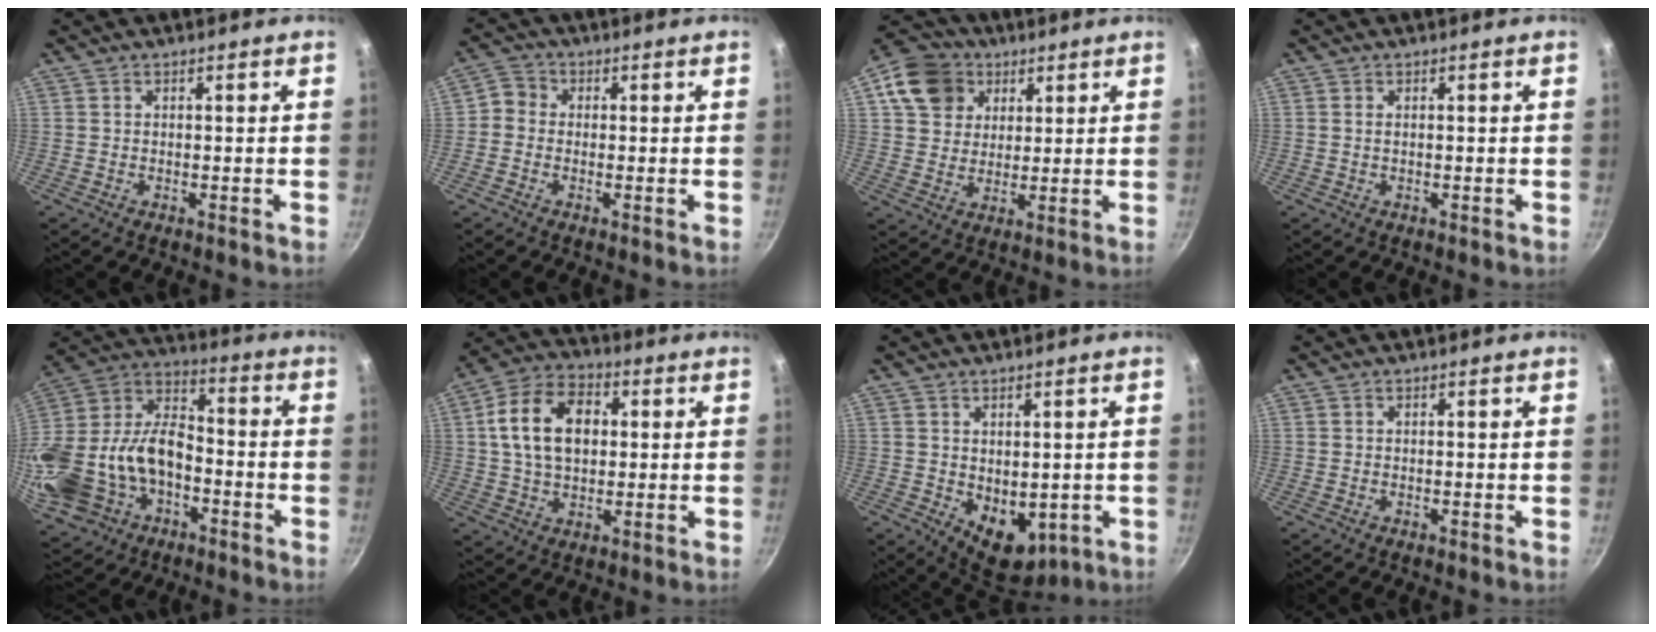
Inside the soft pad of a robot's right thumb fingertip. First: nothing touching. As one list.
[{"total": 3.2, "force": [-0.6, 2.8, 1.4], "torque": [-0.016, 0.013, -0.028]}, {"total": 11.7, "force": [5.0, 9.5, 4.7], "torque": [-0.058, 0.003, 0.080]}, {"total": 0.7, "force": [0.1, 0.4, 0.6], "torque": [-0.011, 0.001, 0.002]}, {"total": 26.7, "force": [-6.9, 18.8, 17.7], "torque": [-0.369, 0.054, -0.115]}, {"total": 14.0, "force": [2.3, 9.6, 10.0], "torque": [-0.155, 0.014, 0.028]}, {"total": 8.4, "force": [-0.8, 5.8, 6.1], "torque": [-0.056, -0.015, 0.008]}, {"total": 0.0}]